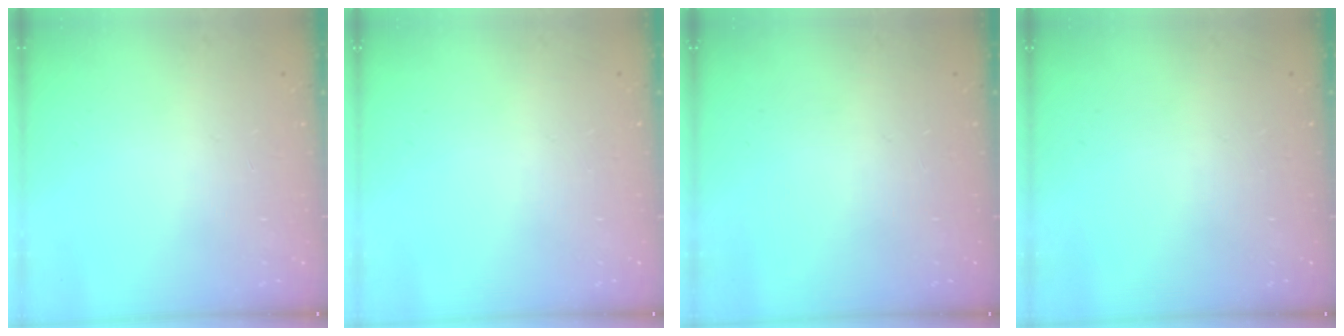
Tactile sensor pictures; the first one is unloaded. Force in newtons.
{"total": 0.0}
{"total": 0.0}
{"total": 0.0}